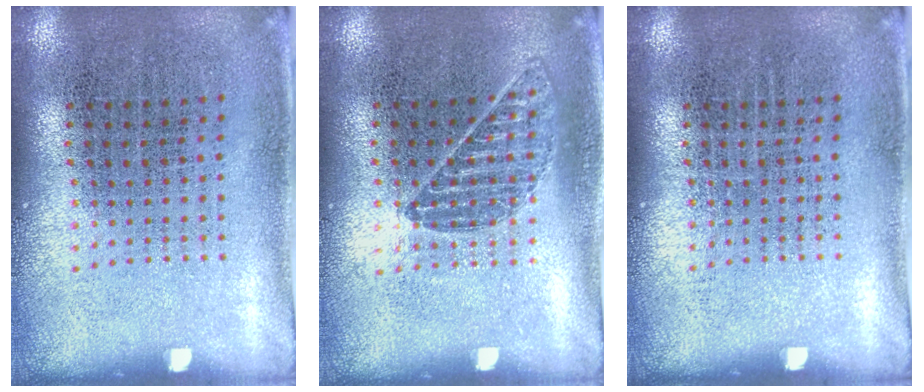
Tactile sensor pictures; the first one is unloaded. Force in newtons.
{"total": 0.9, "press": 0.8, "slide": 0.3}
{"total": 0.0}